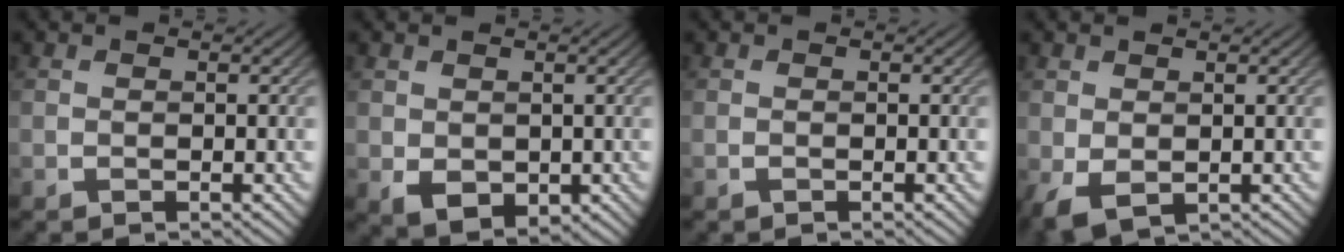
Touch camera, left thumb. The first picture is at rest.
{"total": 2.8, "force": [0.2, 2.2, 1.7], "torque": [-0.041, -0.015, 0.008]}
{"total": 0.0}
{"total": 2.9, "force": [-0.6, 1.8, 2.1], "torque": [-0.051, -0.008, -0.012]}